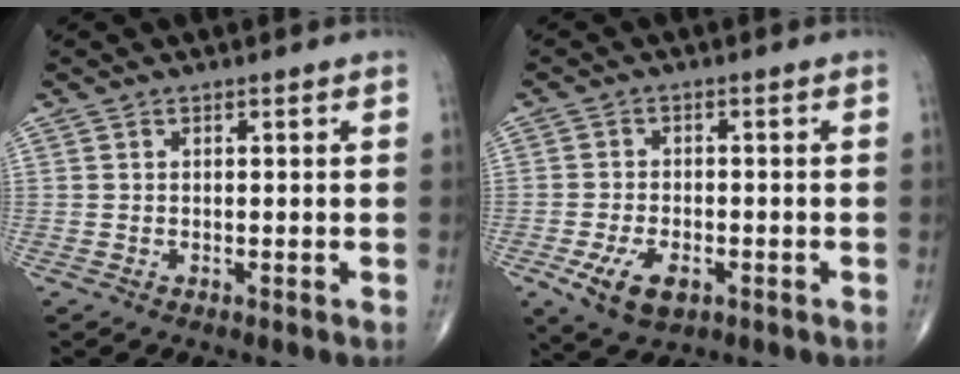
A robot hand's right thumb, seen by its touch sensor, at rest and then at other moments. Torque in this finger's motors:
{"motor_torque": [0.40, -0.26, 0.28, -0.03, 0.20]}